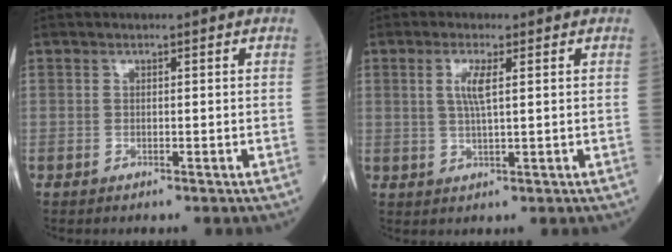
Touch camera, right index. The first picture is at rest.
{"total": 3.6, "force": [1.1, 0.3, 3.4], "torque": [-0.073, -0.001, 0.020]}